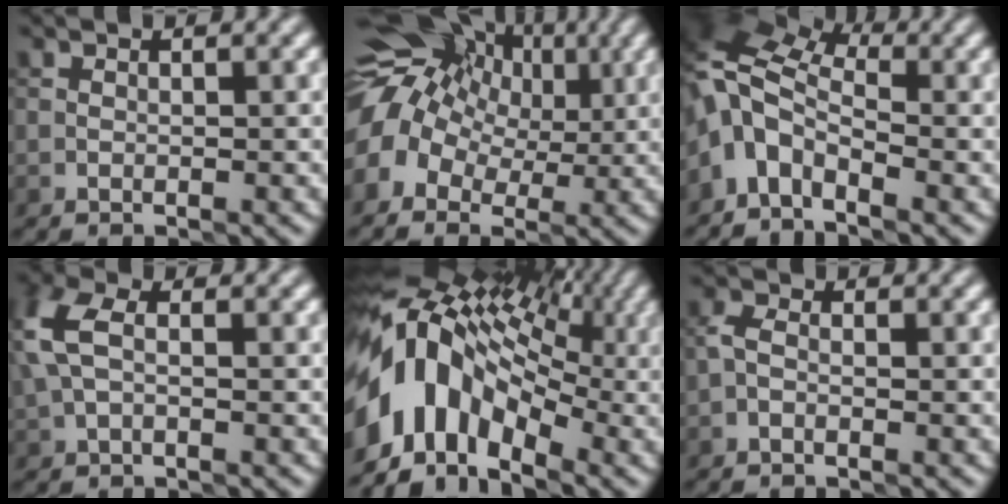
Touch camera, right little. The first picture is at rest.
{"total": 12.4, "force": [3.0, 9.0, 8.1], "torque": [-0.150, 0.021, 0.045]}
{"total": 7.0, "force": [-0.7, 4.0, 5.7], "torque": [-0.113, 0.020, -0.040]}
{"total": 4.4, "force": [0.6, 2.7, 3.4], "torque": [-0.094, 0.015, 0.004]}
{"total": 11.8, "force": [-1.6, 8.2, 8.3], "torque": [-0.148, 0.026, -0.034]}
{"total": 1.3, "force": [-0.5, 0.8, 0.9], "torque": [-0.020, 0.007, -0.013]}